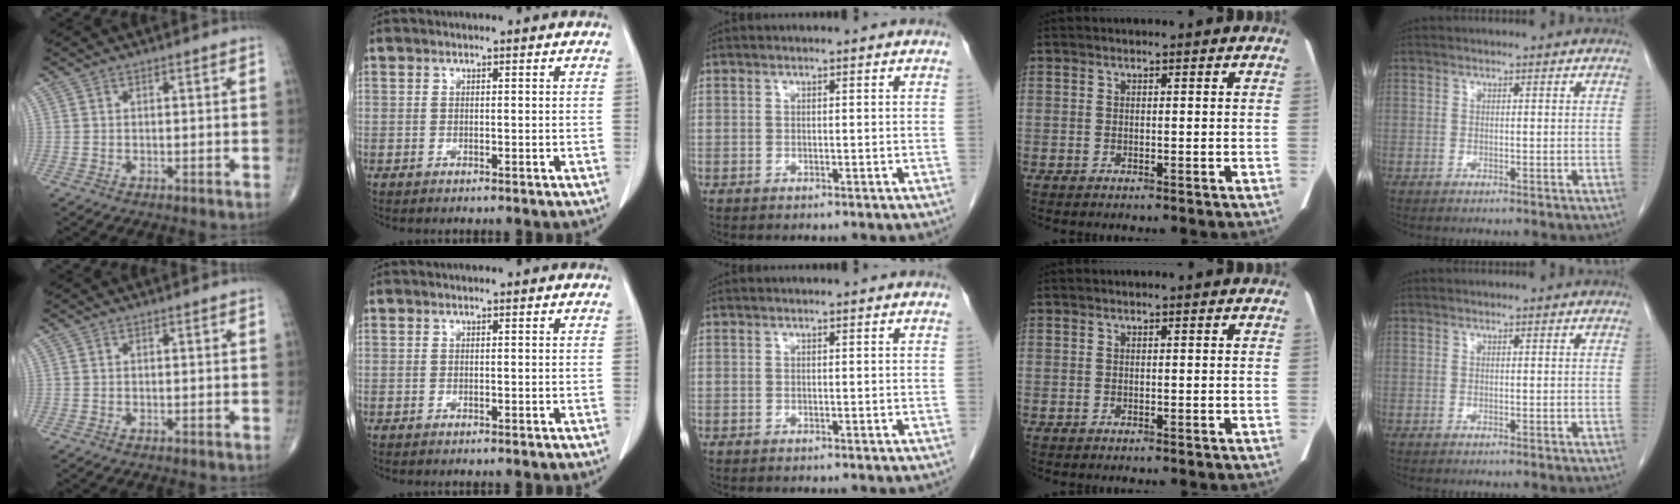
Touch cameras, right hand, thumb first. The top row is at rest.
{}